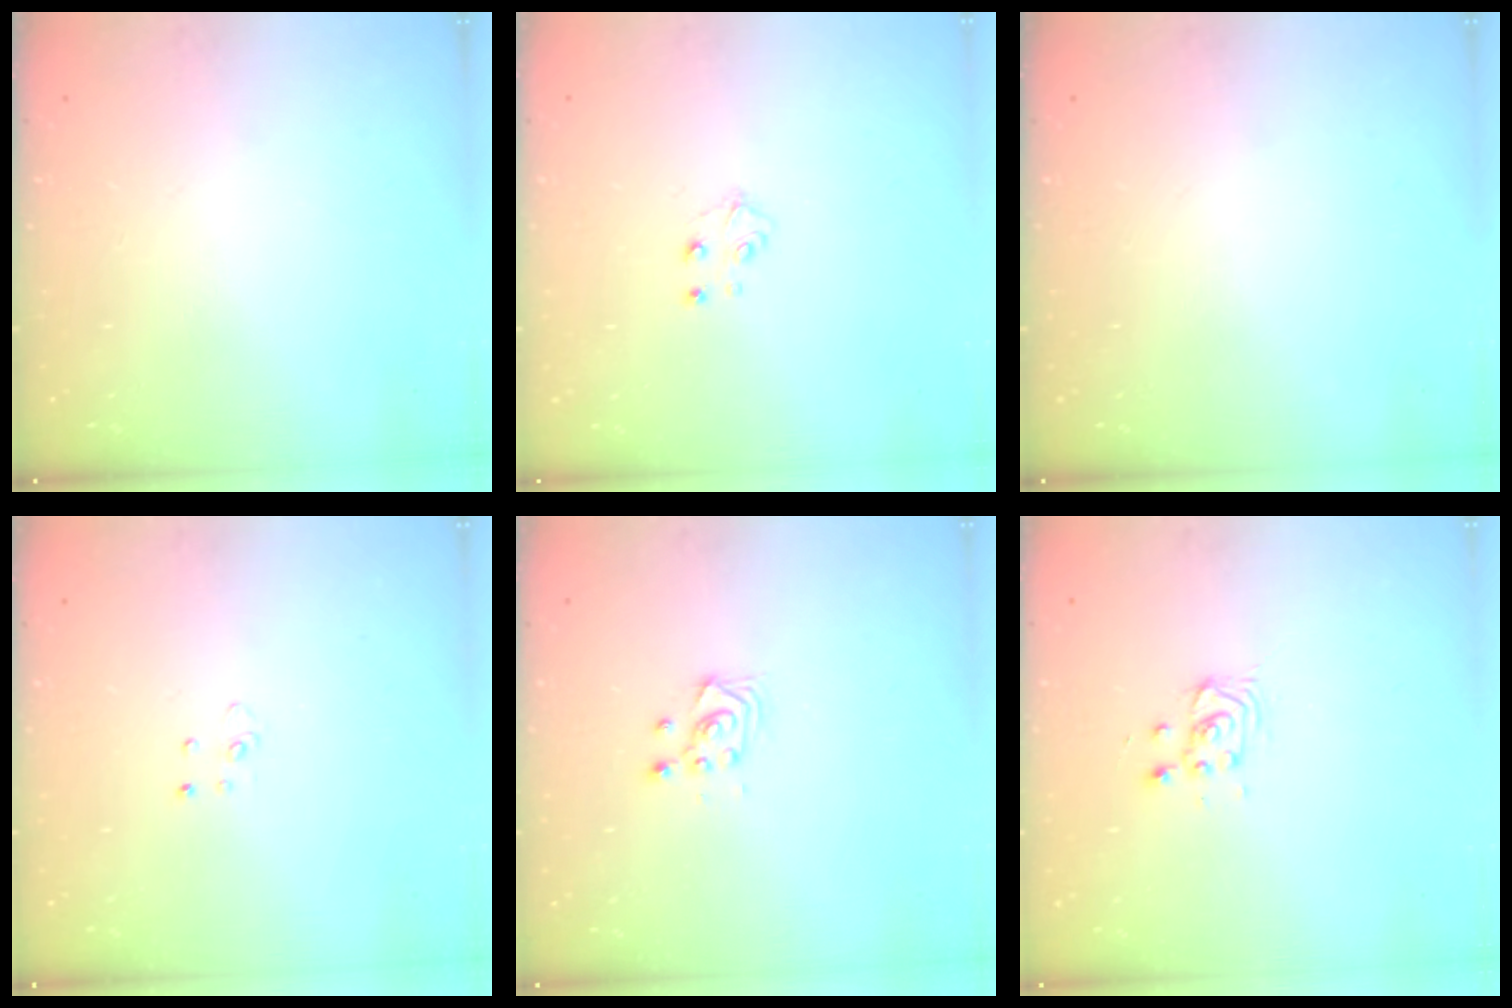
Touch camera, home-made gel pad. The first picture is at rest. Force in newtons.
{"total": 4.1, "press": 4.0, "slide": 0.5}
{"total": 0.0}
{"total": 2.9, "press": 2.9, "slide": 0.2}
{"total": 3.4, "press": 3.1, "slide": 1.2}
{"total": 3.6, "press": 3.6, "slide": 0.1}